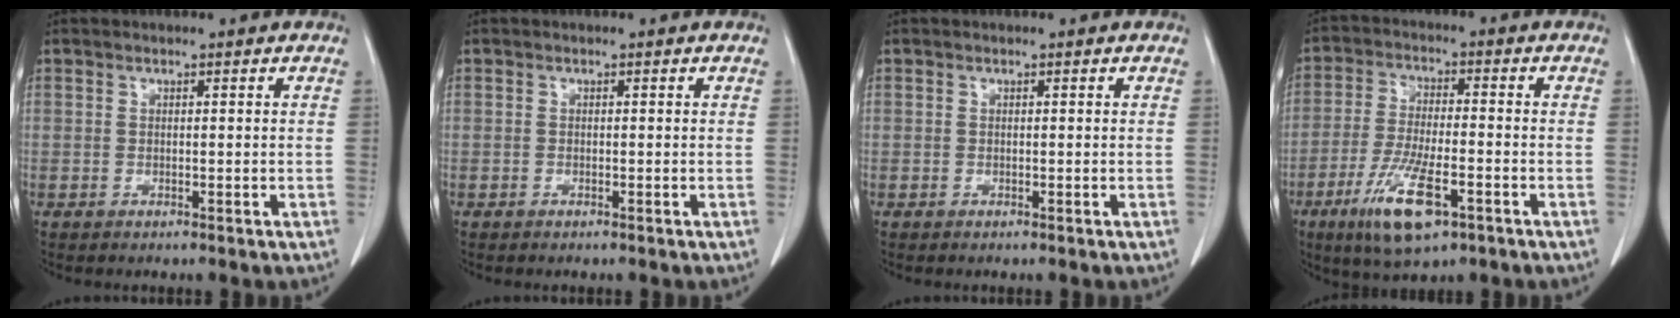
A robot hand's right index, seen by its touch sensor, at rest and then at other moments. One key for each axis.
{"total": 0.0}
{"total": 0.0}
{"total": 10.9, "fx": -5.5, "fy": 2.6, "fz": 9.0, "tx": -0.179, "ty": -0.020, "tz": -0.094}